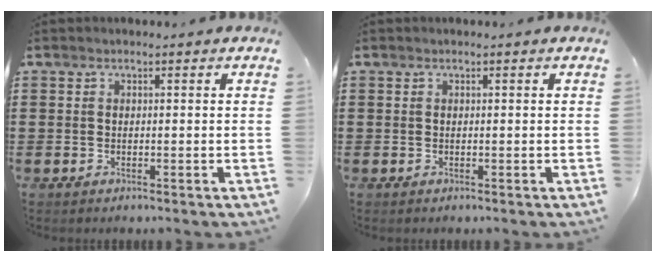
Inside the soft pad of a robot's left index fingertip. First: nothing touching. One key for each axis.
{"total": 0.0}